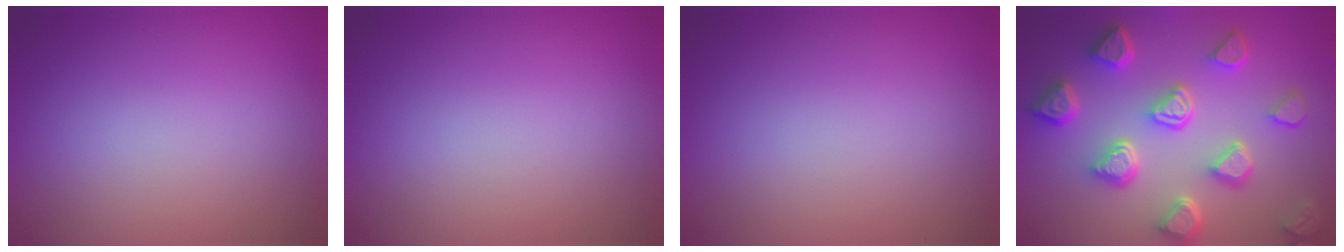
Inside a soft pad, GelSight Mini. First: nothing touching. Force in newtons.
{"total": 0.0}
{"total": 0.0}
{"total": 7.2, "press": 5.8, "slide": 4.2}